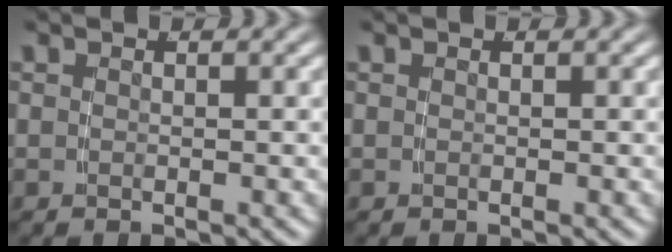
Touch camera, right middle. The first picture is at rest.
{"total": 0.0}